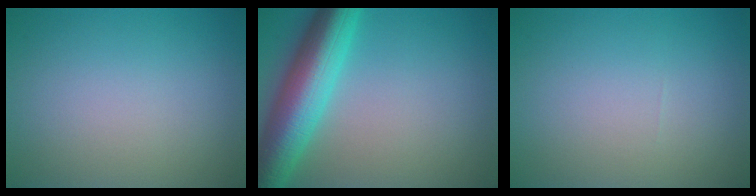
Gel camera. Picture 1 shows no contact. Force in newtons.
{"total": 9.0, "press": 9.0, "slide": 0.2}
{"total": 0.0}